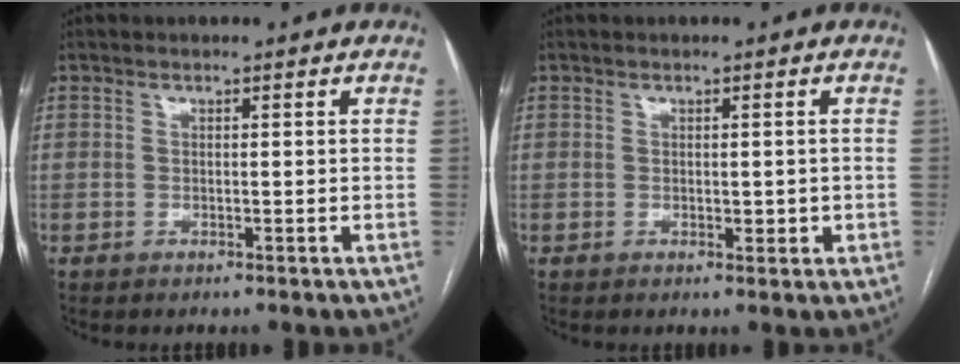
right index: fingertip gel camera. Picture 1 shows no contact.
{"total": 1.8, "force": [-0.2, 1.0, 1.5], "torque": [-0.021, 0.002, 0.002]}